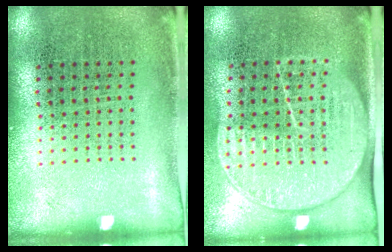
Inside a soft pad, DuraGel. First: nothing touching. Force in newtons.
{"total": 1.8, "press": 1.5, "slide": 1.0}